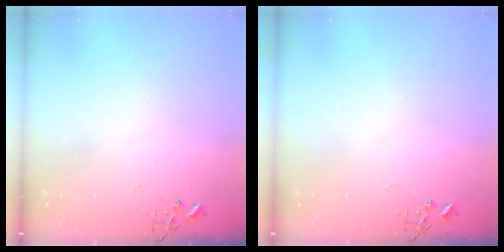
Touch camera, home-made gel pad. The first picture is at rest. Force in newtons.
{"total": 0.0}